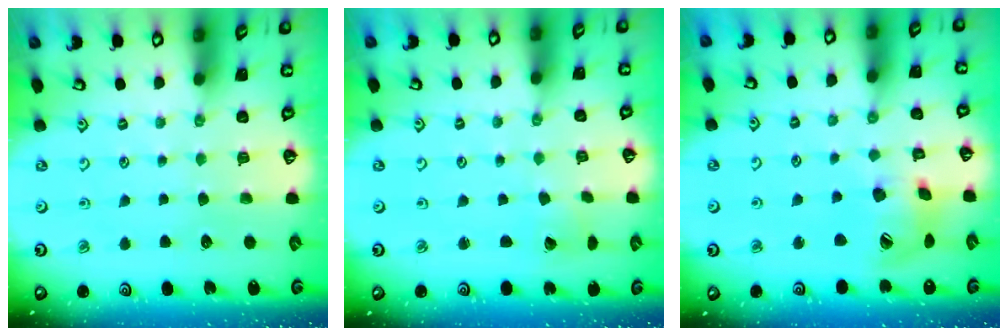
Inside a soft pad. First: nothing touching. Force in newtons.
{"total": 2.0, "press": 2.0, "slide": 0.1}
{"total": 15.4, "press": 15.2, "slide": 2.2}